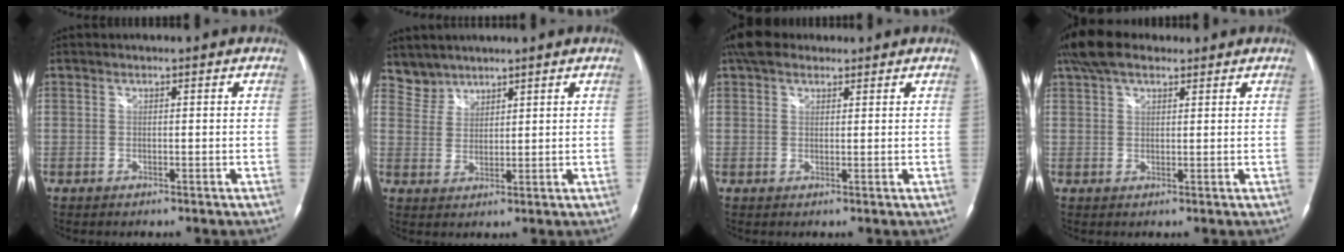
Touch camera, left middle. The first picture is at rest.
{"total": 3.8, "force": [3.3, 1.6, -0.7], "torque": [0.019, 0.007, 0.069]}
{"total": 5.4, "force": [4.1, 2.8, 2.0], "torque": [-0.042, 0.029, 0.077]}
{"total": 7.1, "force": [5.4, 3.0, 3.5], "torque": [-0.075, 0.029, 0.103]}